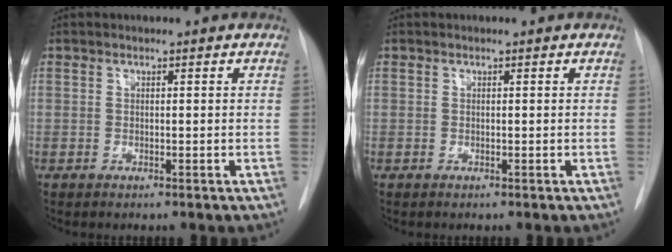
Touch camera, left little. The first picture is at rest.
{"total": 0.0}